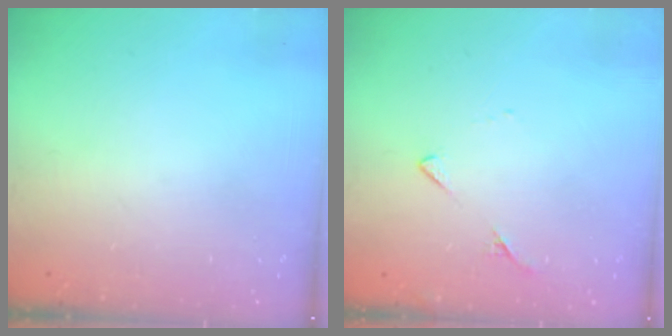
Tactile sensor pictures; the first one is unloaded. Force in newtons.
{"total": 4.8, "press": 4.8, "slide": 0.5}